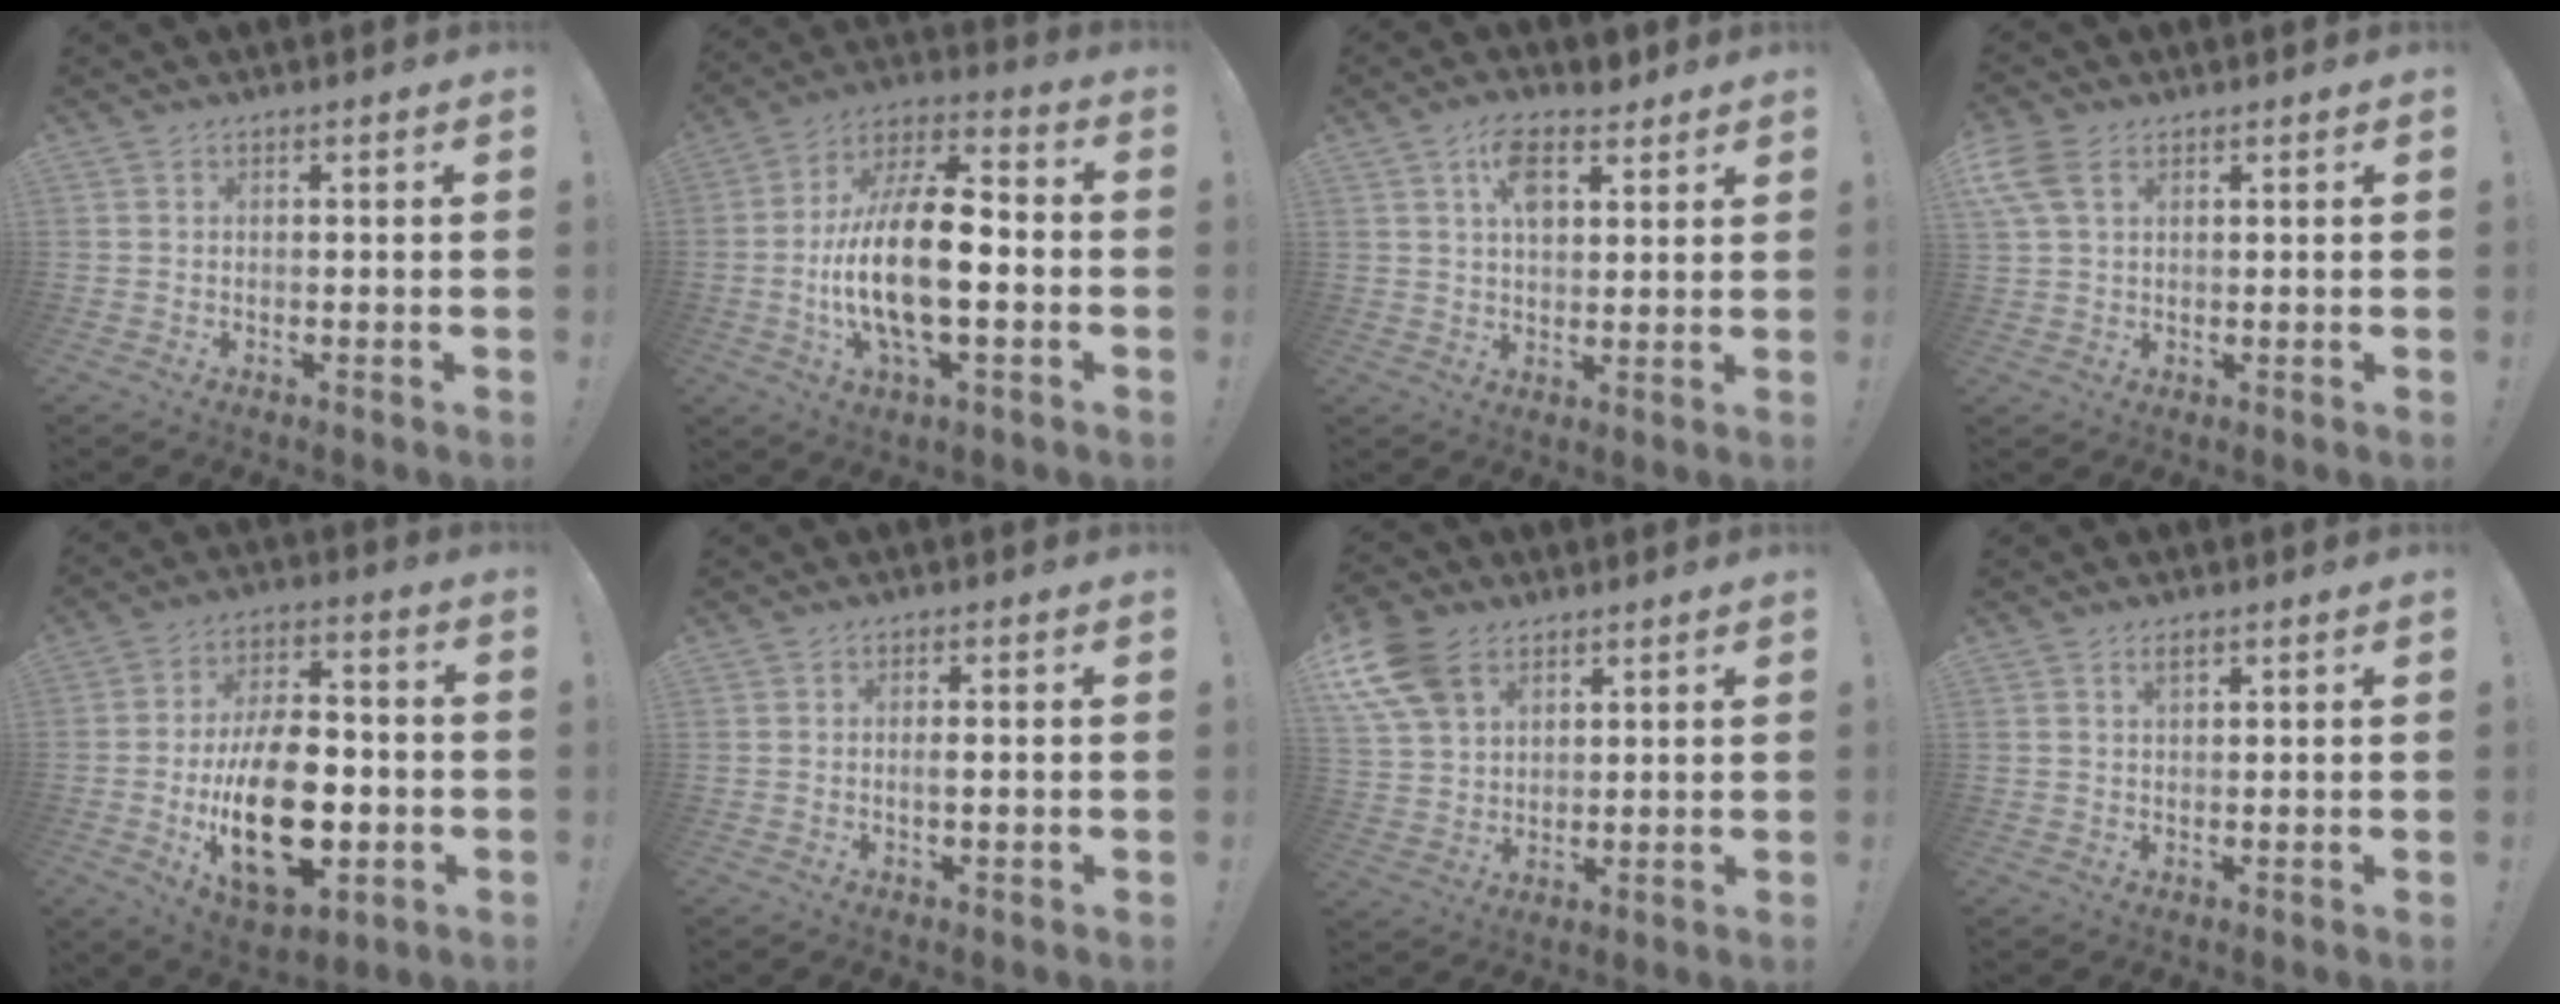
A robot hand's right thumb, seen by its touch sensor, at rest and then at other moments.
{"total": 19.8, "force": [-3.2, 7.8, 17.9], "torque": [-0.349, -0.001, -0.059]}
{"total": 9.1, "force": [4.9, 4.7, 6.0], "torque": [-0.088, -0.014, 0.087]}
{"total": 6.9, "force": [3.2, 4.2, 4.4], "torque": [-0.092, -0.008, 0.061]}
{"total": 22.8, "force": [-4.8, 12.9, 18.2], "torque": [-0.305, 0.013, -0.068]}
{"total": 1.6, "force": [-0.2, 0.1, 1.6], "torque": [-0.025, -0.001, -0.006]}
{"total": 13.2, "force": [6.8, 9.0, 6.8], "torque": [-0.135, -0.027, 0.136]}
{"total": 2.0, "force": [1.2, 0.8, 1.3], "torque": [-0.016, -0.003, 0.020]}